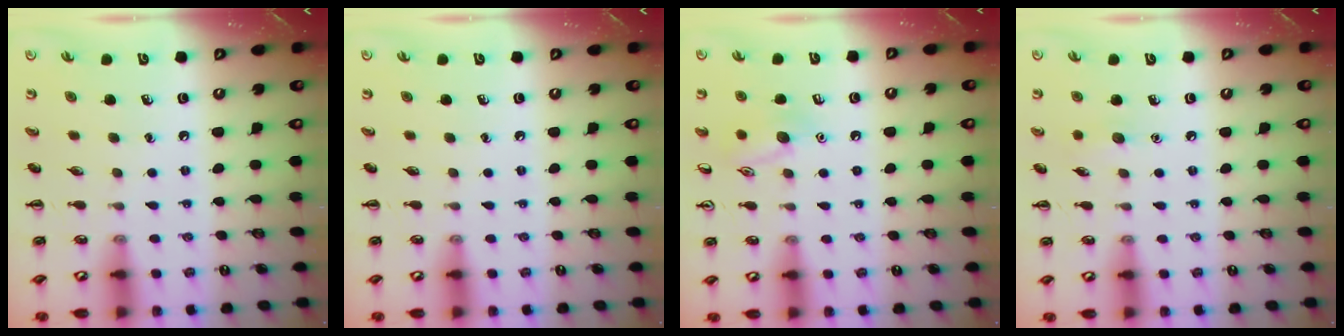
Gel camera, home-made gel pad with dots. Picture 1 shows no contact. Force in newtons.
{"total": 0.0}
{"total": 9.0, "press": 8.9, "slide": 1.2}
{"total": 4.8, "press": 4.6, "slide": 1.2}